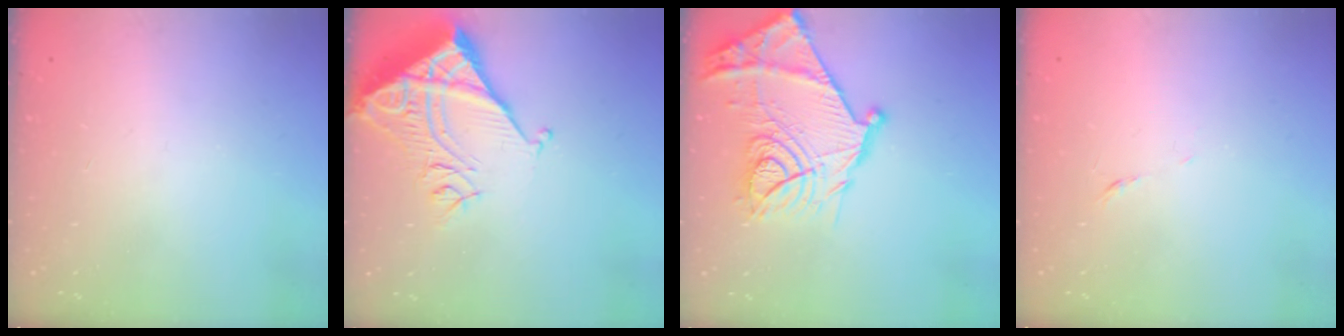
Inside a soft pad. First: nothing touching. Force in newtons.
{"total": 9.6, "press": 9.5, "slide": 1.1}
{"total": 22.8, "press": 22.7, "slide": 1.7}
{"total": 3.9, "press": 3.8, "slide": 0.9}